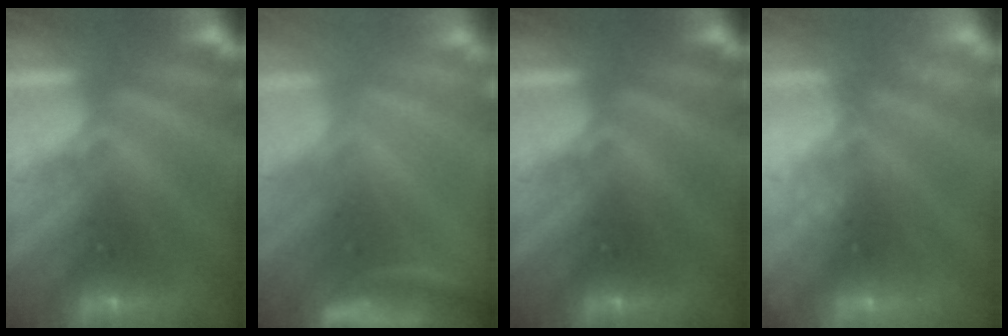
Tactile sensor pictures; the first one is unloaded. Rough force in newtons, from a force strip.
{"total": 3.9}
{"total": 0.0}
{"total": 2.3}